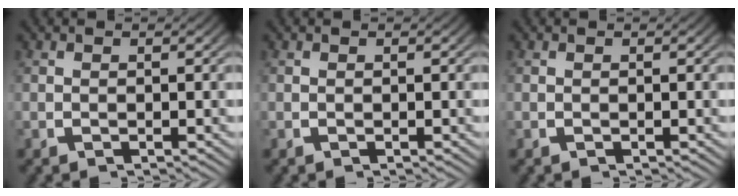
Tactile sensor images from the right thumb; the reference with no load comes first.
{"total": 0.0}
{"total": 0.0}